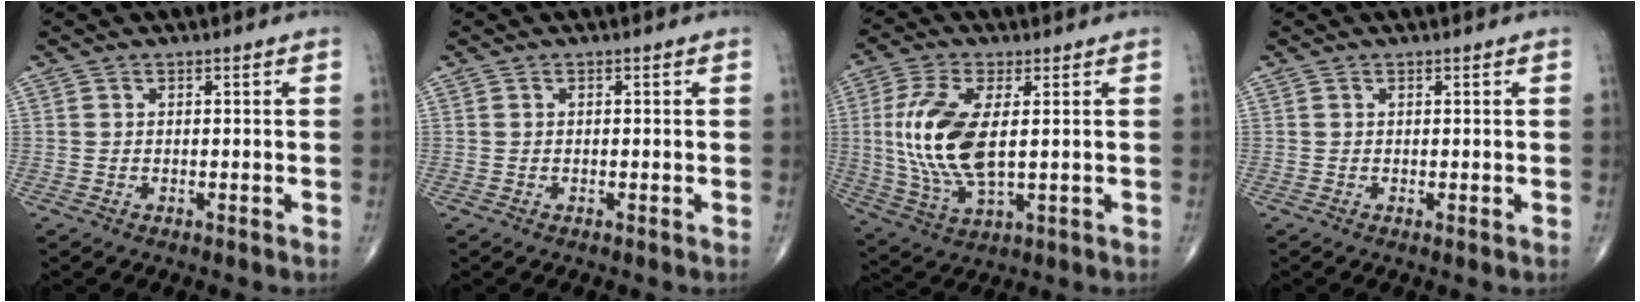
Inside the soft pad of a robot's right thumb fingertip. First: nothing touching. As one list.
[{"total": 0.0}, {"total": 14.3, "force": [1.2, 6.3, 12.9], "torque": [-0.285, -0.011, 0.031]}, {"total": 0.5, "force": [0.1, 0.1, 0.5], "torque": [-0.011, -0.002, 0.002]}]